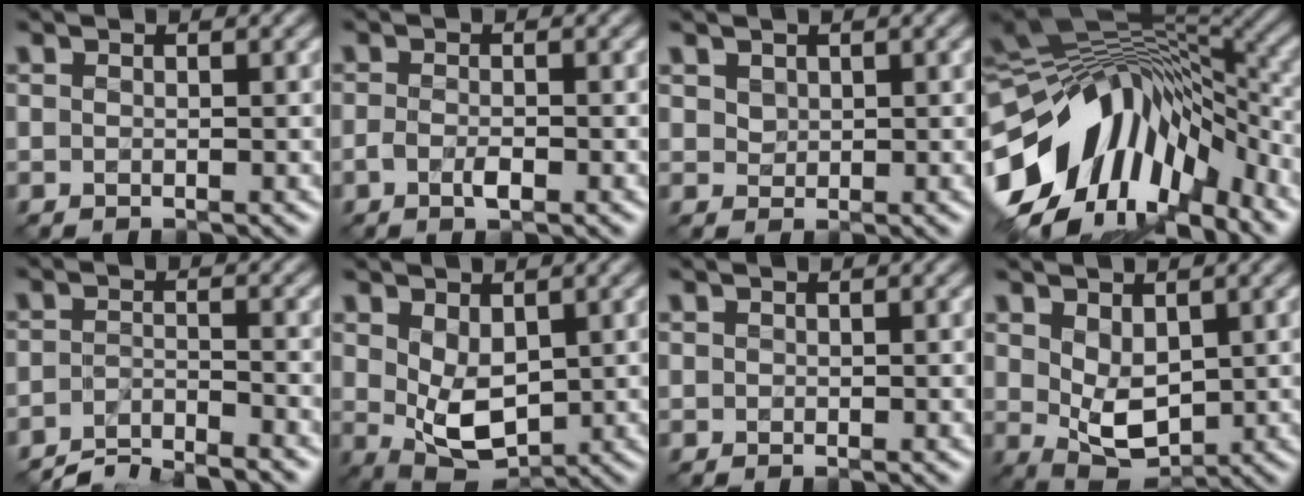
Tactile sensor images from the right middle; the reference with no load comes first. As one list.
[{"total": 1.7, "force": [-0.8, 0.6, 1.3], "torque": [-0.029, -0.002, -0.017]}, {"total": 1.0, "force": [0.6, 0.7, 0.3], "torque": [-0.005, -0.003, 0.016]}, {"total": 15.8, "force": [-4.8, 9.3, 11.8], "torque": [-0.213, -0.002, -0.075]}, {"total": 4.3, "force": [-4.1, 0.7, 1.2], "torque": [-0.020, -0.002, -0.078]}, {"total": 4.8, "force": [0.5, 2.9, 3.8], "torque": [-0.077, -0.010, 0.022]}, {"total": 0.0}, {"total": 4.2, "force": [0.6, 2.7, 3.2], "torque": [-0.065, -0.008, 0.025]}]